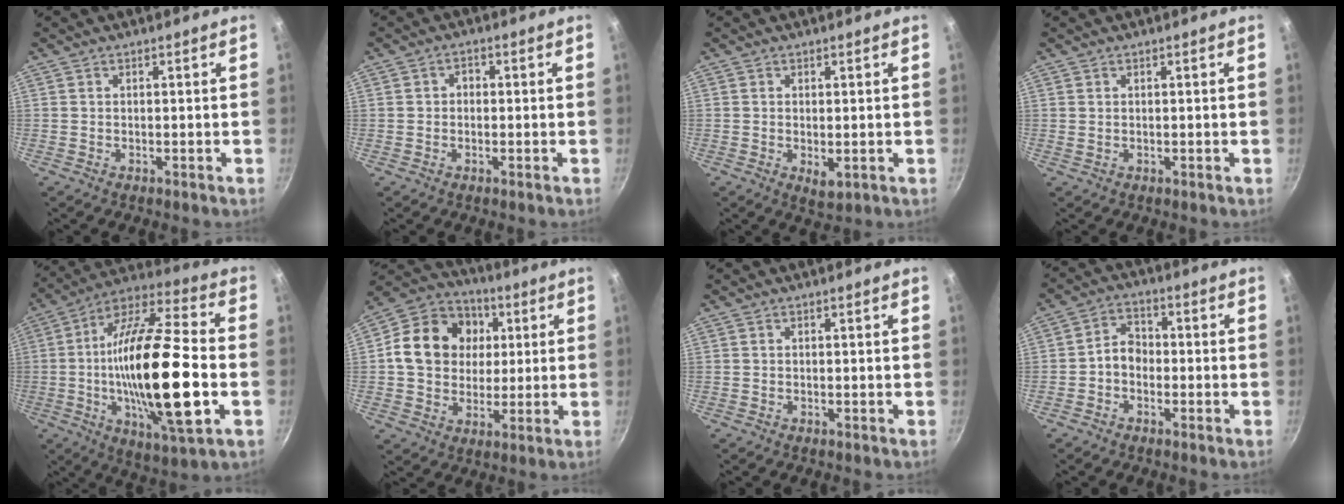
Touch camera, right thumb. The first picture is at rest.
{"total": 1.8, "force": [-0.2, 1.6, 0.9], "torque": [-0.009, 0.006, -0.007]}
{"total": 2.7, "force": [-0.2, 1.3, 2.3], "torque": [-0.036, -0.012, 0.000]}
{"total": 0.0}
{"total": 27.3, "force": [-3.7, 8.0, 25.9], "torque": [-0.465, 0.013, -0.070]}
{"total": 16.6, "force": [2.8, 13.8, 8.8], "torque": [-0.131, 0.016, 0.038]}
{"total": 0.0}
{"total": 4.6, "force": [-1.4, 3.5, 2.6], "torque": [-0.027, 0.025, -0.035]}